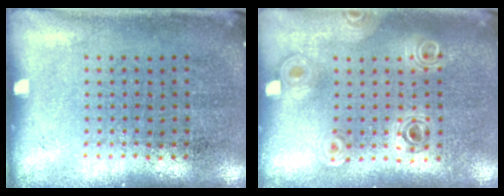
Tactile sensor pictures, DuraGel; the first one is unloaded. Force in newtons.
{"total": 0.8, "press": 0.8, "slide": 0.1}